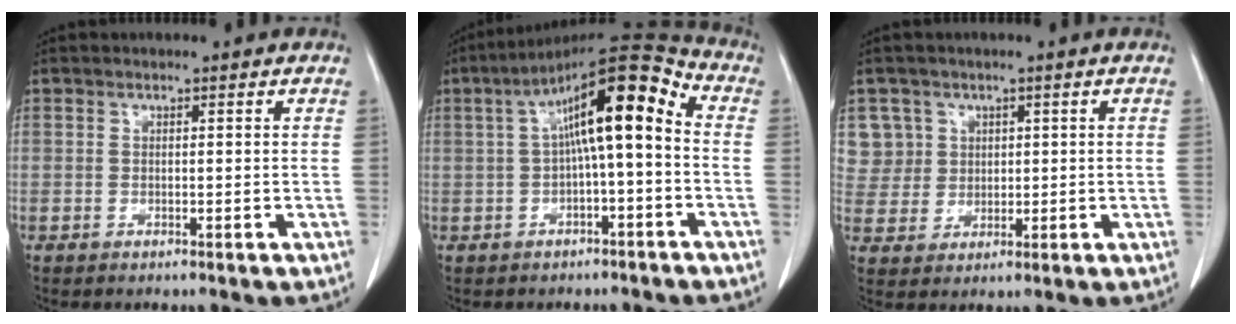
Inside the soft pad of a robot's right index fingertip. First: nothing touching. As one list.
[{"total": 12.9, "force": [1.0, 2.6, 12.6], "torque": [-0.201, 0.054, 0.014]}, {"total": 5.9, "force": [2.2, 5.5, -0.4], "torque": [0.019, 0.014, 0.054]}]